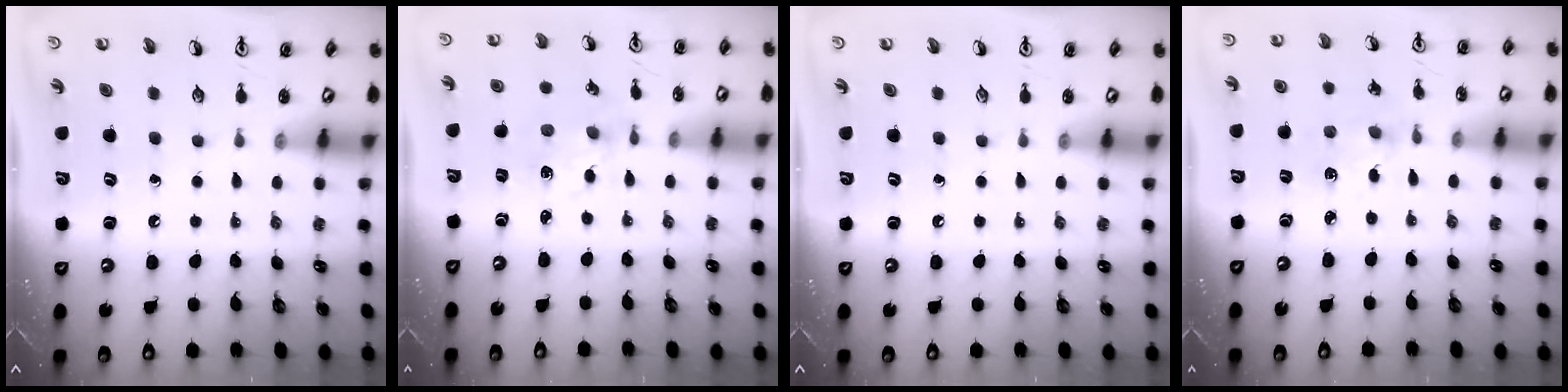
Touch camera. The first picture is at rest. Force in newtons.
{"total": 2.4, "press": 2.4, "slide": 0.4}
{"total": 0.0}
{"total": 2.7, "press": 2.7, "slide": 0.4}